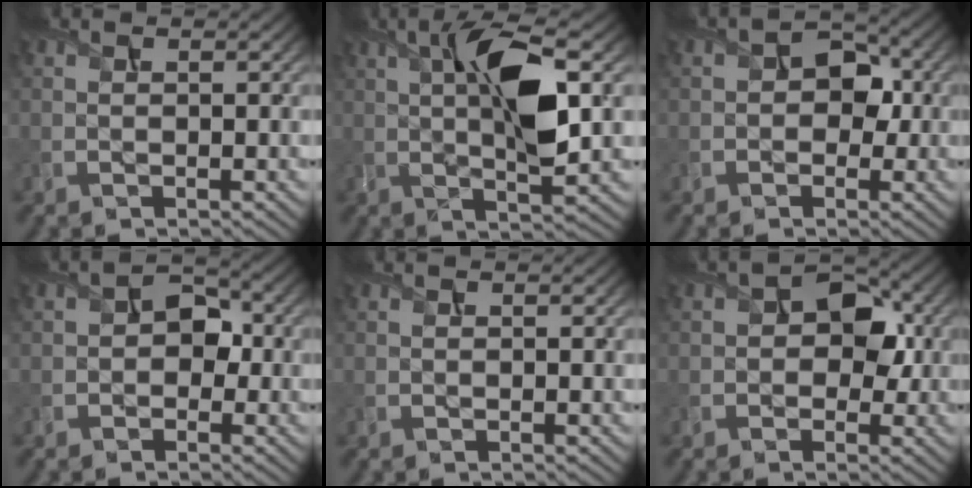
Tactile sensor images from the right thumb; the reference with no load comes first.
{"total": 10.1, "force": [2.2, 2.8, 9.5], "torque": [-0.169, 0.008, 0.035]}
{"total": 3.9, "force": [-0.2, 3.0, 2.5], "torque": [-0.032, 0.002, -0.013]}
{"total": 3.4, "force": [-0.6, 2.6, 2.1], "torque": [-0.029, 0.004, -0.017]}
{"total": 0.0}
{"total": 5.0, "force": [0.1, 3.6, 3.5], "torque": [-0.041, 0.000, -0.007]}